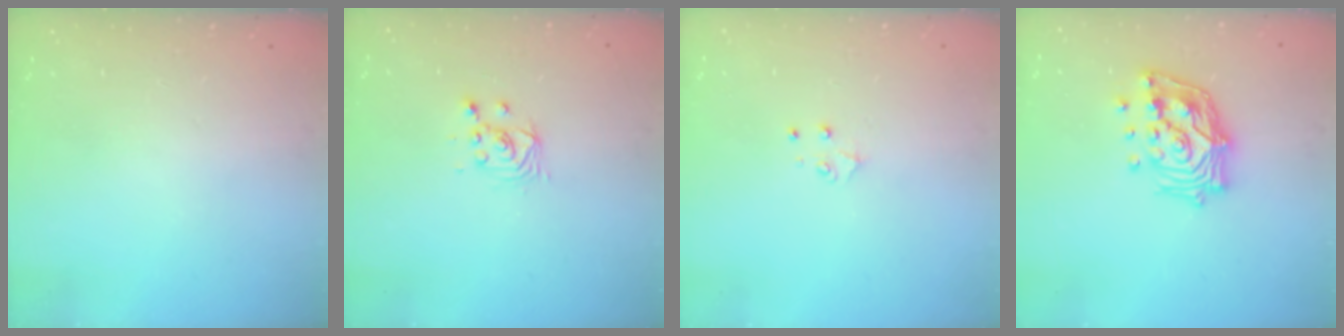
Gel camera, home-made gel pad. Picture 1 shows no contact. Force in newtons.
{"total": 2.9, "press": 2.9, "slide": 0.1}
{"total": 4.2, "press": 4.2, "slide": 0.4}
{"total": 18.2, "press": 18.0, "slide": 2.7}